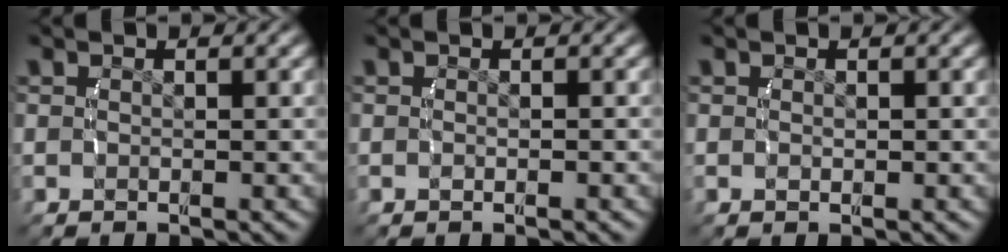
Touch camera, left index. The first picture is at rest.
{"total": 0.7, "force": [-0.4, 0.3, 0.5], "torque": [-0.014, -0.002, -0.007]}
{"total": 0.9, "force": [0.0, 0.8, 0.5], "torque": [-0.020, -0.008, 0.003]}